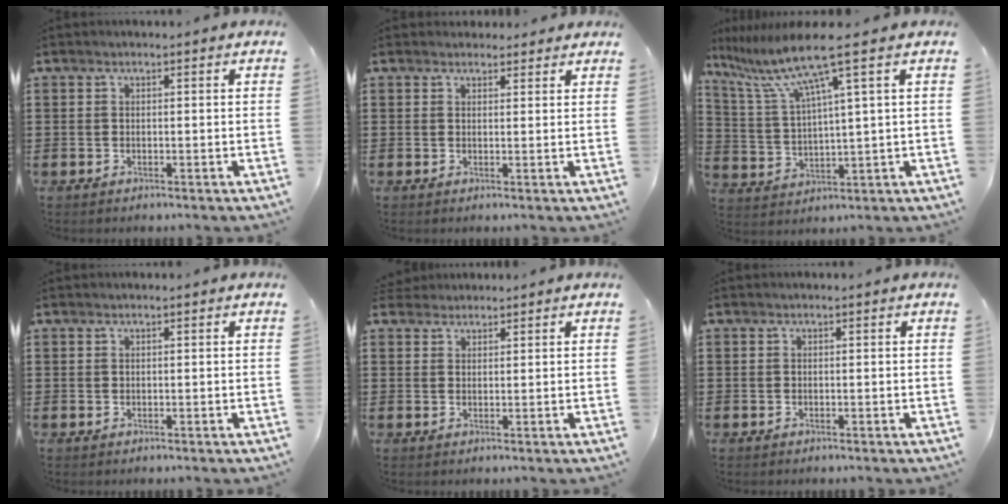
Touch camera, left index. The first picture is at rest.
{"total": 1.8, "force": [1.7, 0.7, 0.1], "torque": [0.001, 0.000, 0.031]}
{"total": 9.6, "force": [6.0, -0.2, 7.5], "torque": [-0.180, -0.031, 0.093]}
{"total": 0.0}
{"total": 1.9, "force": [1.7, 0.8, 0.0], "torque": [-0.006, 0.006, 0.035]}
{"total": 0.0}